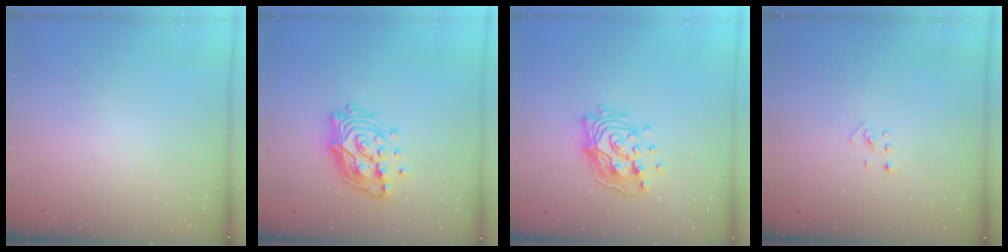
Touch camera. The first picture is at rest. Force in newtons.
{"total": 15.5, "press": 15.4, "slide": 0.9}
{"total": 15.9, "press": 15.9, "slide": 1.5}
{"total": 2.7, "press": 2.6, "slide": 0.6}